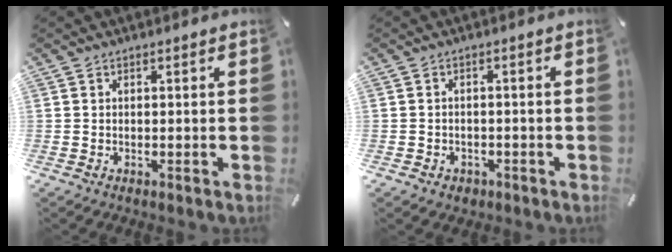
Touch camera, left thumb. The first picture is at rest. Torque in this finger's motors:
{"motor_torque": [-0.09, -0.06, 0.10, 0.16, 0.00]}